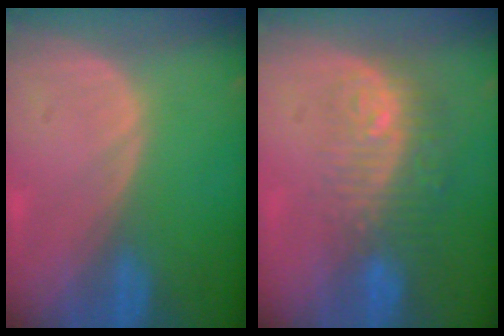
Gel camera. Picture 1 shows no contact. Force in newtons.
{"total": 9.7, "press": 8.0, "slide": 5.5}